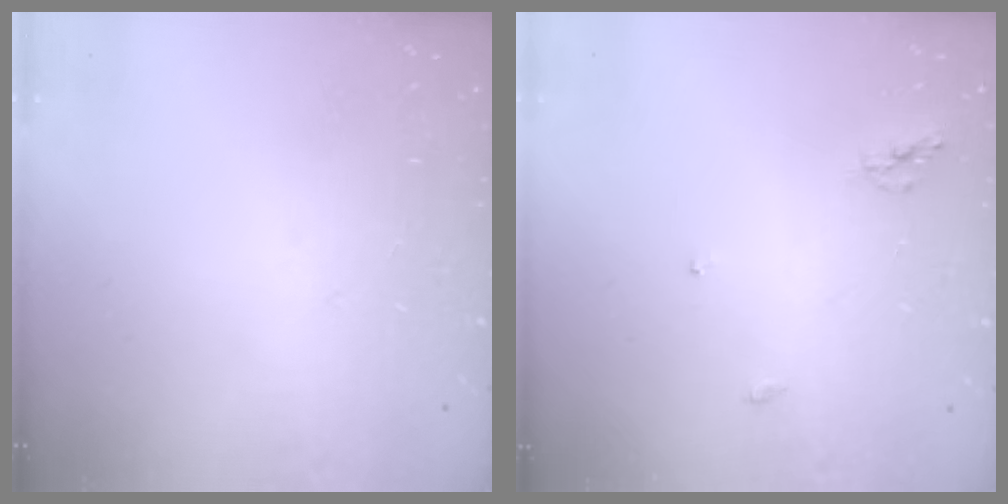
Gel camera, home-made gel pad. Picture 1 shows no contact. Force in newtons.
{"total": 5.4, "press": 5.4, "slide": 0.0}